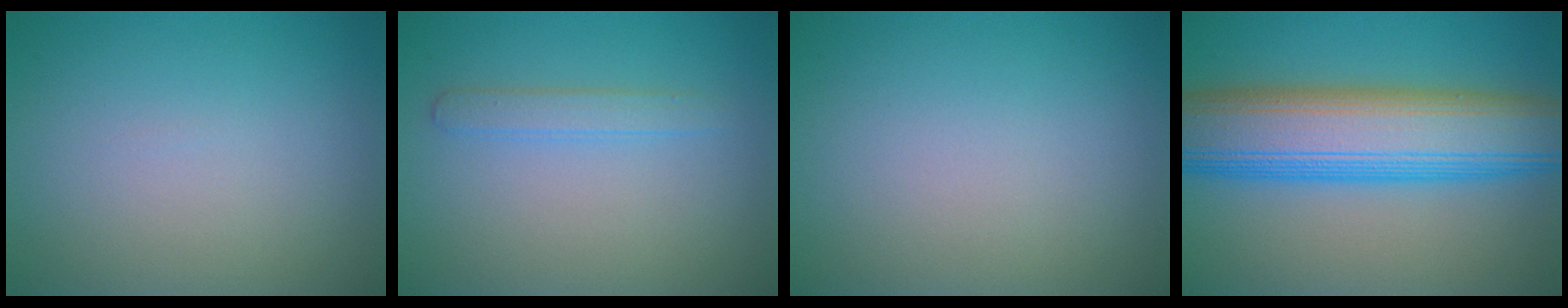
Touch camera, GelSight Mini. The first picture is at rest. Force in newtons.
{"total": 1.6, "press": 1.6, "slide": 0.1}
{"total": 0.0}
{"total": 12.0, "press": 12.0, "slide": 0.2}